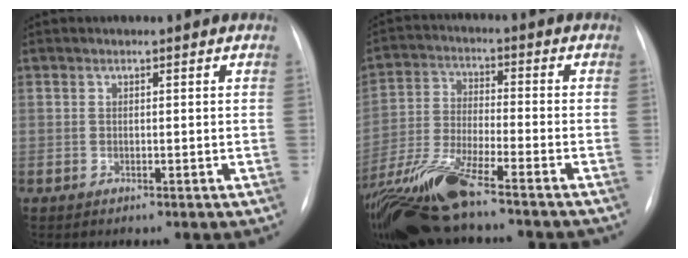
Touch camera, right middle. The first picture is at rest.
{"total": 16.4, "force": [-12.9, 1.9, 10.0], "torque": [-0.229, -0.028, -0.238]}